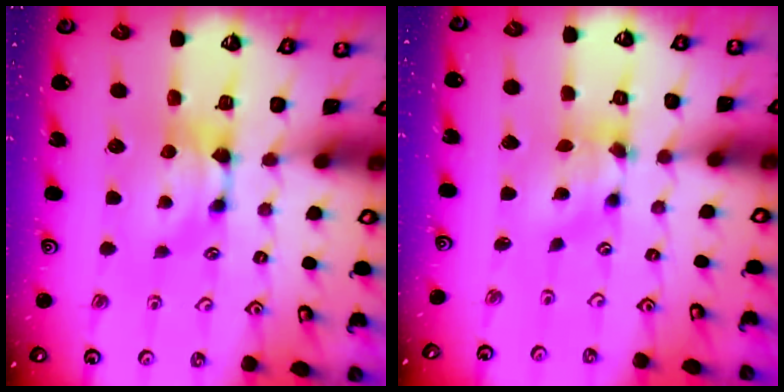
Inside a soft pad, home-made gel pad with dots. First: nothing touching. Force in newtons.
{"total": 4.0, "press": 3.6, "slide": 1.6}